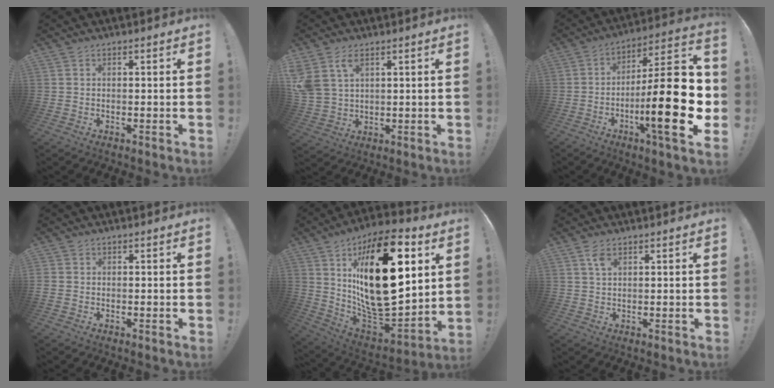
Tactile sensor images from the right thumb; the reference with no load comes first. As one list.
[{"total": 7.2, "force": [3.9, 4.4, 4.0], "torque": [-0.081, -0.012, 0.077]}, {"total": 26.7, "force": [-5.4, 6.2, 25.4], "torque": [-0.408, 0.030, -0.085]}, {"total": 1.2, "force": [-0.4, 1.0, 0.5], "torque": [-0.008, 0.003, -0.007]}, {"total": 30.9, "force": [8.7, 15.2, 25.5], "torque": [-0.442, -0.047, 0.156]}, {"total": 3.1, "force": [1.5, 1.5, 2.3], "torque": [-0.048, 0.003, 0.027]}]